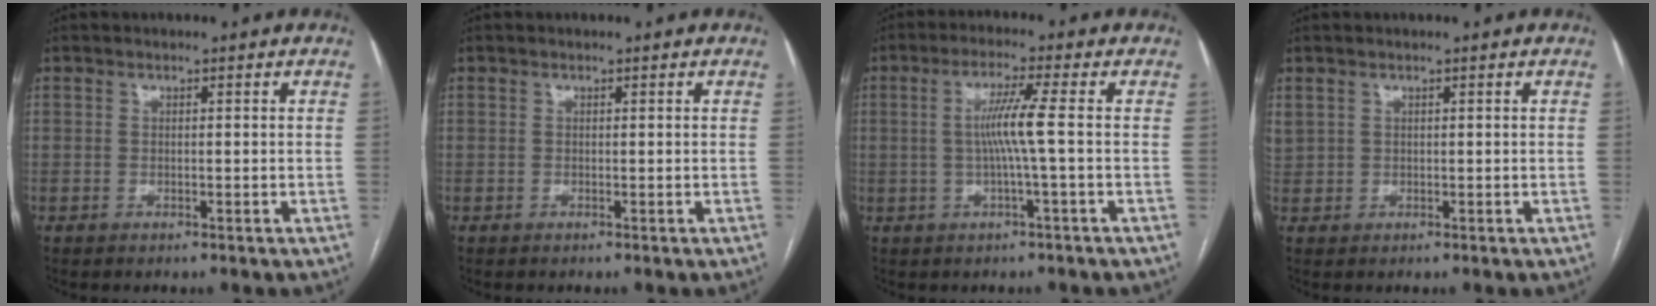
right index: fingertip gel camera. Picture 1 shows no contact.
{"total": 0.0}
{"total": 5.5, "force": [-0.1, -1.2, 5.4], "torque": [-0.103, 0.006, 0.000]}
{"total": 2.1, "force": [1.1, 1.7, 0.7], "torque": [-0.027, 0.018, 0.031]}